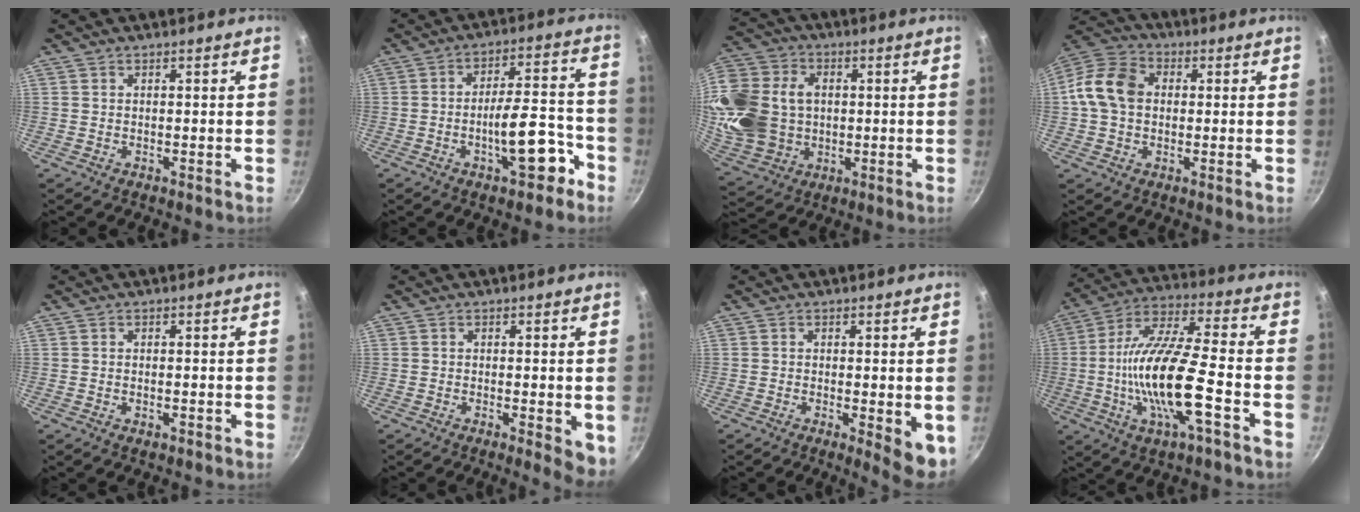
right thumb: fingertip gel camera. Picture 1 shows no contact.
{"total": 11.6, "force": [-5.4, 4.2, 9.4], "torque": [-0.109, 0.056, -0.073]}
{"total": 23.5, "force": [1.1, 18.7, 14.2], "torque": [-0.311, 0.023, 0.033]}
{"total": 11.0, "force": [0.7, 8.5, 7.0], "torque": [-0.112, 0.025, -0.005]}
{"total": 0.9, "force": [-0.4, 0.4, 0.8], "torque": [-0.012, 0.000, -0.006]}
{"total": 4.7, "force": [-1.1, 1.6, 4.3], "torque": [-0.046, -0.007, -0.012]}
{"total": 6.1, "force": [-1.2, 1.8, 5.8], "torque": [-0.064, -0.009, -0.011]}
{"total": 17.5, "force": [-4.7, 4.3, 16.3], "torque": [-0.311, 0.028, -0.098]}